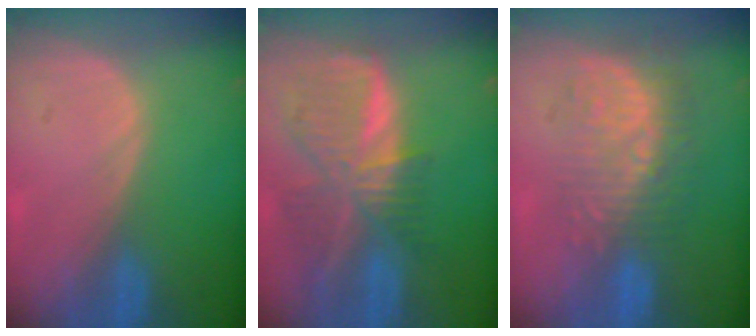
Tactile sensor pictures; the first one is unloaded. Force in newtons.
{"total": 9.2, "press": 8.0, "slide": 4.5}
{"total": 10.0, "press": 8.7, "slide": 4.9}